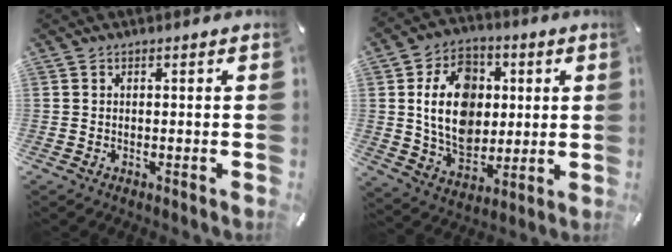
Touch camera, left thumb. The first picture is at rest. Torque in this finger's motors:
{"motor_torque": [2.53, 2.48, 1.99, -0.59, 0.63]}